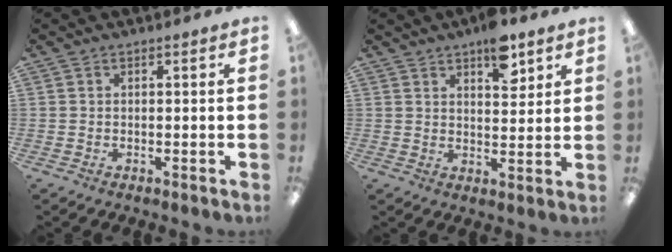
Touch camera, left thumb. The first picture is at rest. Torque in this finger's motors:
{"motor_torque": [1.04, 0.73, 0.65, -0.71, 0.02]}